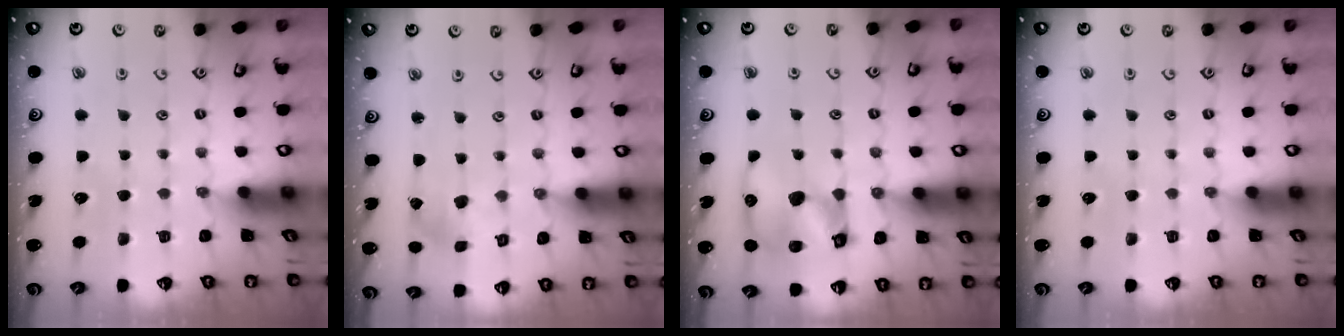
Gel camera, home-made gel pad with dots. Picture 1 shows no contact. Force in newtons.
{"total": 1.4, "press": 1.4, "slide": 0.2}
{"total": 14.1, "press": 13.9, "slide": 2.1}
{"total": 0.0}